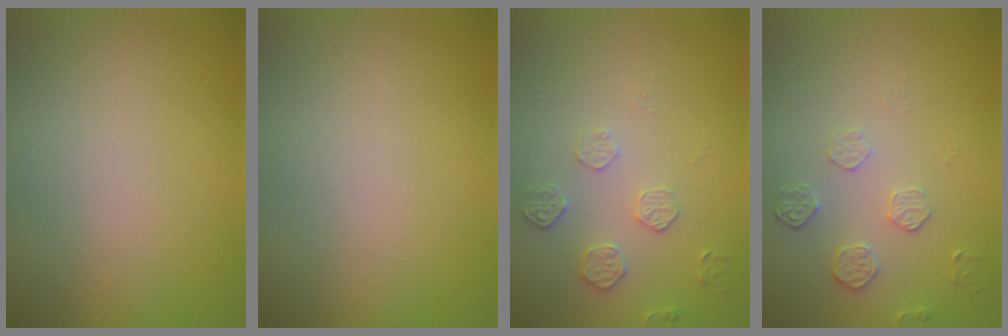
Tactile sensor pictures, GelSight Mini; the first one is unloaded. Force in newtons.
{"total": 0.0}
{"total": 1.8, "press": 1.2, "slide": 1.3}
{"total": 1.8, "press": 1.2, "slide": 1.3}